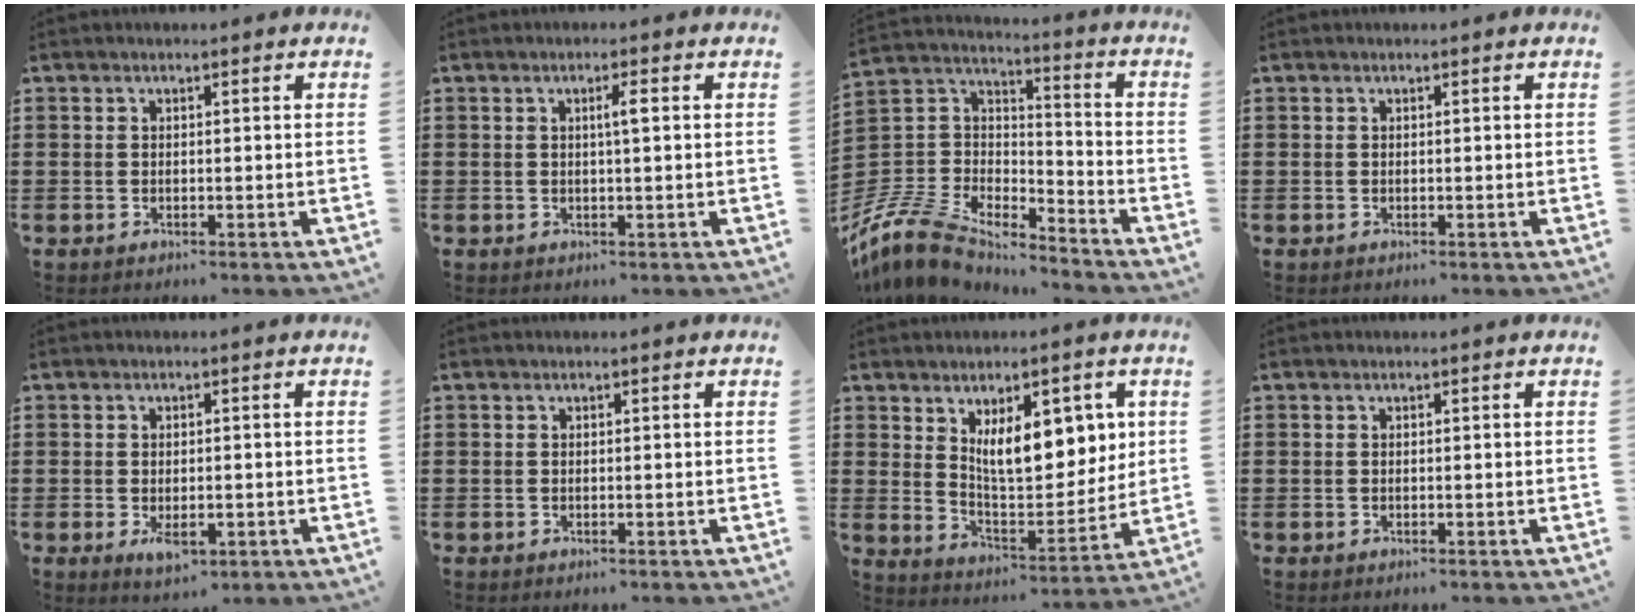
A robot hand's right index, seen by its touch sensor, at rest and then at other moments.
{"total": 1.9, "force": [0.4, 0.1, 1.9], "torque": [-0.036, 0.002, 0.004]}
{"total": 10.4, "force": [-9.6, 2.9, 2.7], "torque": [-0.091, 0.003, -0.201]}
{"total": 0.0}
{"total": 2.9, "force": [-0.9, 1.4, 2.4], "torque": [-0.050, -0.002, -0.017]}
{"total": 0.0}
{"total": 10.9, "force": [4.3, 5.0, 8.6], "torque": [-0.129, -0.012, 0.071]}
{"total": 0.0}